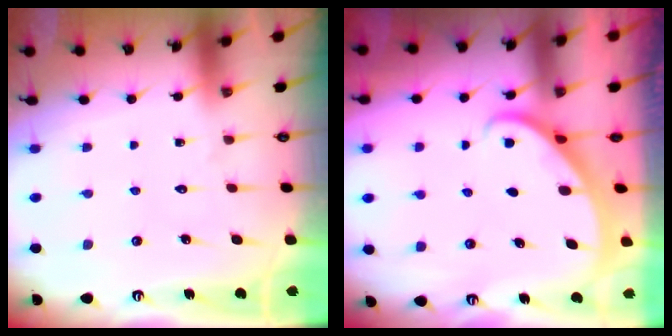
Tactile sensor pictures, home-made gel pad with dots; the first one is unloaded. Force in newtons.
{"total": 2.2, "press": 2.2, "slide": 0.1}